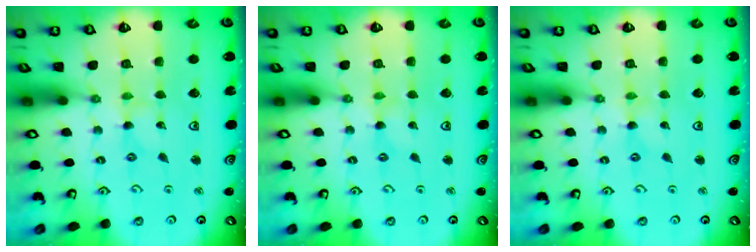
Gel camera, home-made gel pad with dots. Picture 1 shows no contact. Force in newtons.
{"total": 0.0}
{"total": 0.0}